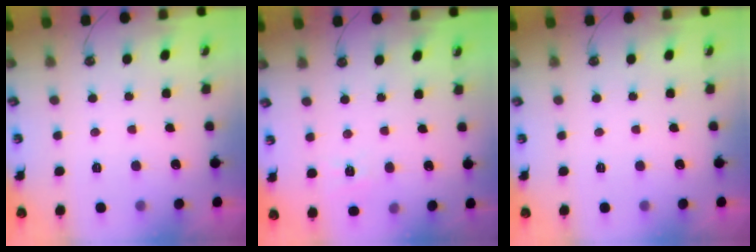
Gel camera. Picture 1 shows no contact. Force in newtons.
{"total": 3.7, "press": 3.6, "slide": 0.6}
{"total": 0.0}